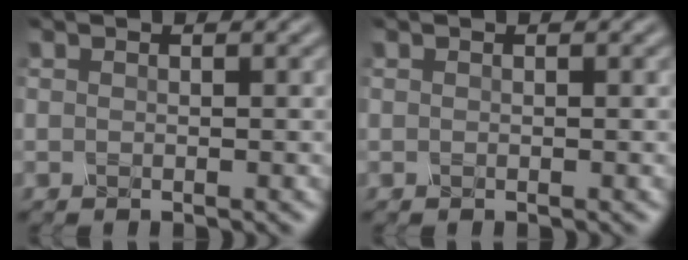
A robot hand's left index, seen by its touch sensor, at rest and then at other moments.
{"total": 0.0}